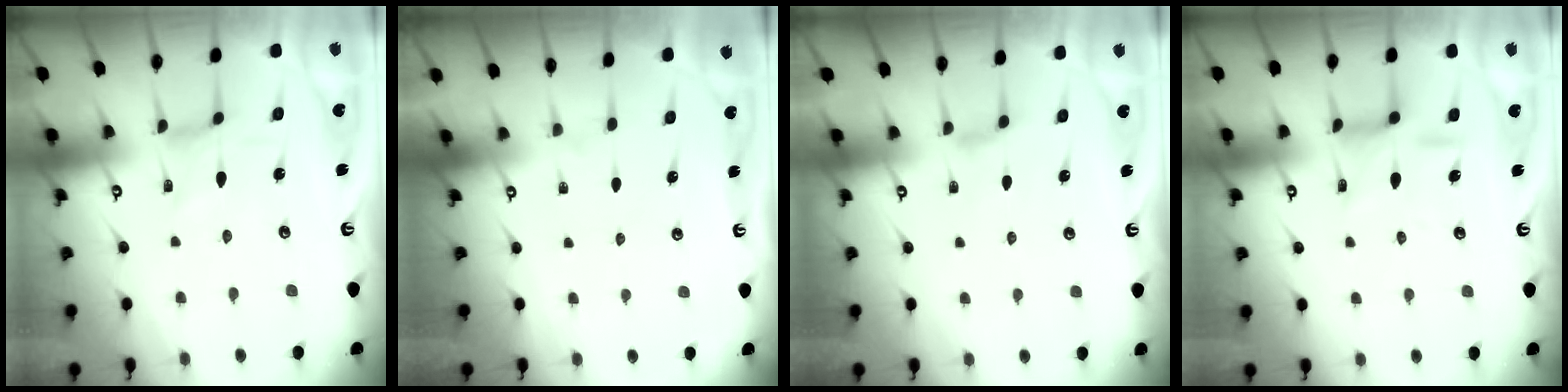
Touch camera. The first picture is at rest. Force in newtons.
{"total": 0.0}
{"total": 1.5, "press": 1.5, "slide": 0.3}
{"total": 11.1, "press": 11.1, "slide": 0.9}